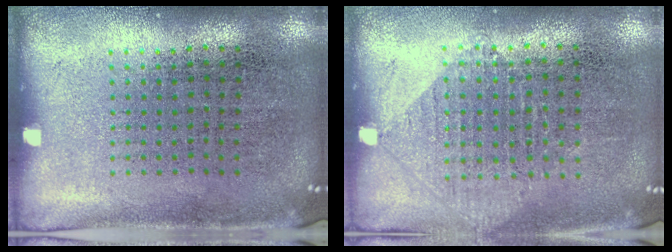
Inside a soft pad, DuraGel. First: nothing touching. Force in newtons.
{"total": 0.5, "press": 0.5, "slide": 0.2}